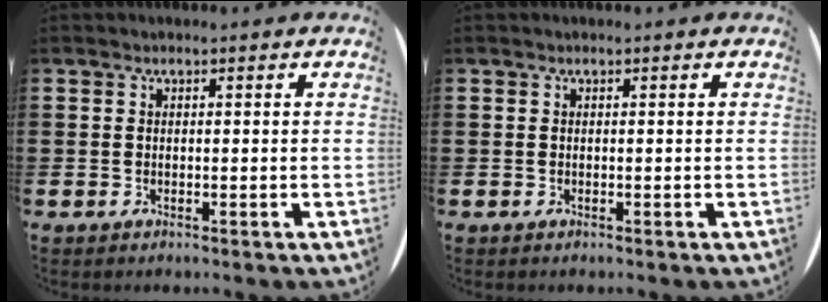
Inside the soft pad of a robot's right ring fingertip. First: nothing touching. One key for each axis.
{"total": 0.0}